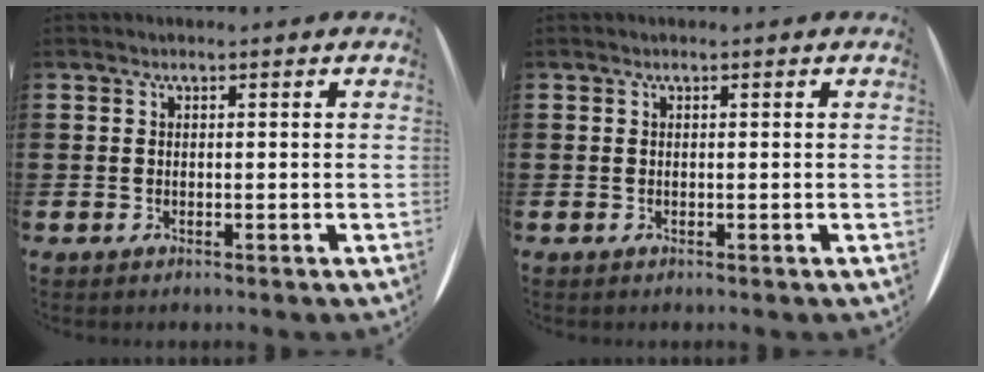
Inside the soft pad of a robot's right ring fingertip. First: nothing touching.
{"total": 0.0}